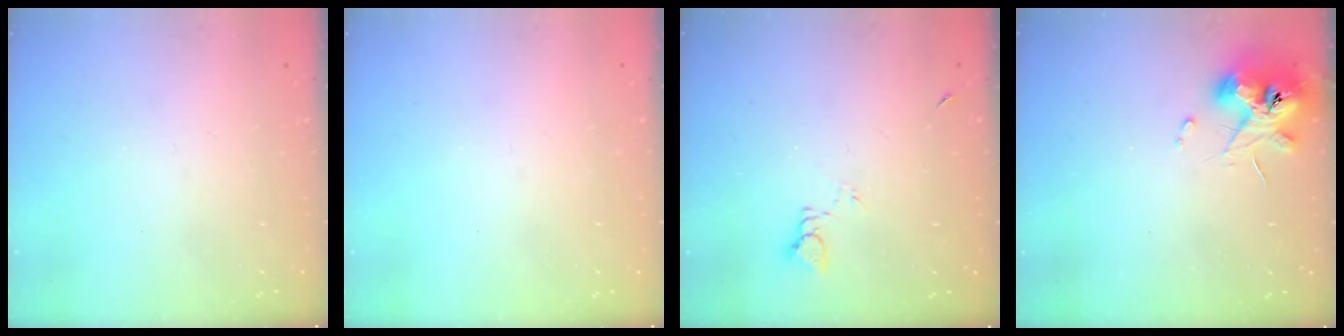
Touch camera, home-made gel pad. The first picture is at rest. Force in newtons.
{"total": 0.0}
{"total": 2.5, "press": 2.5, "slide": 0.3}
{"total": 10.8, "press": 10.7, "slide": 1.4}